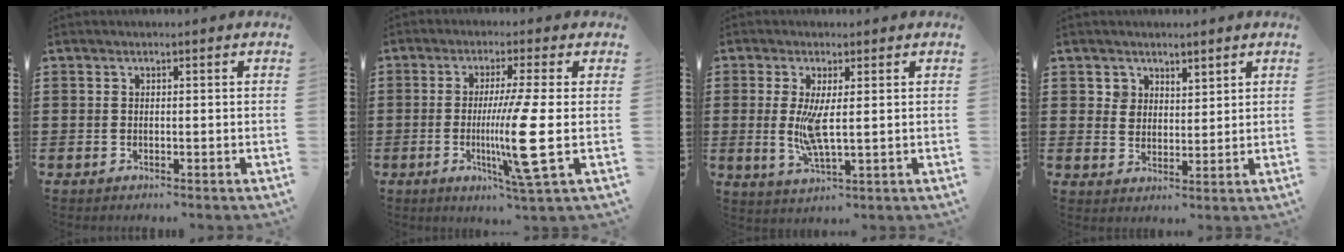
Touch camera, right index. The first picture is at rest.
{"total": 10.1, "force": [-1.4, -0.9, 9.9], "torque": [-0.193, -0.027, -0.033]}
{"total": 5.8, "force": [0.4, 1.4, 5.7], "torque": [-0.111, -0.012, 0.002]}
{"total": 3.3, "force": [2.5, 2.2, -0.1], "torque": [-0.010, 0.011, 0.049]}